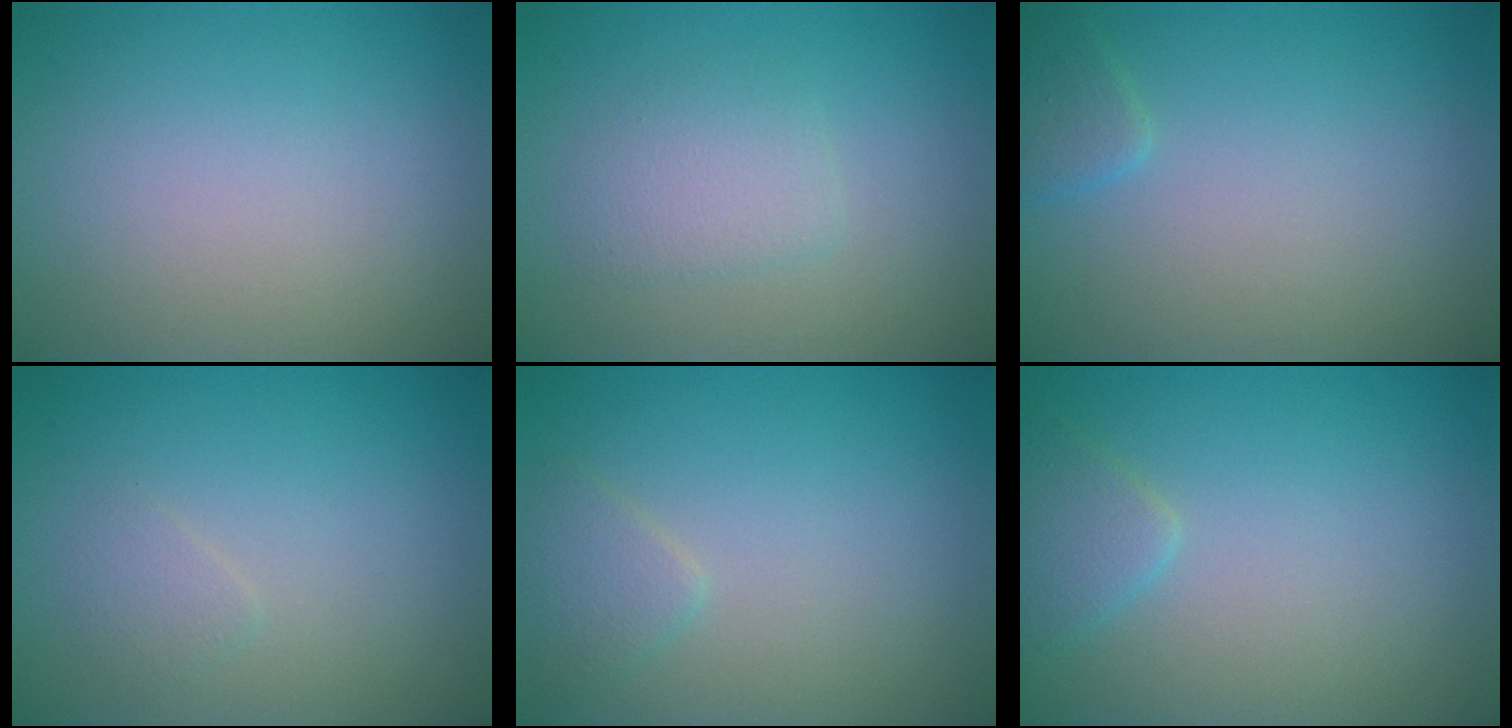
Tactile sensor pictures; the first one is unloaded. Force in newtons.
{"total": 2.1, "press": 2.1, "slide": 0.1}
{"total": 1.4, "press": 1.4, "slide": 0.1}
{"total": 1.0, "press": 1.0, "slide": 0.0}
{"total": 1.6, "press": 1.6, "slide": 0.1}
{"total": 1.9, "press": 1.9, "slide": 0.1}